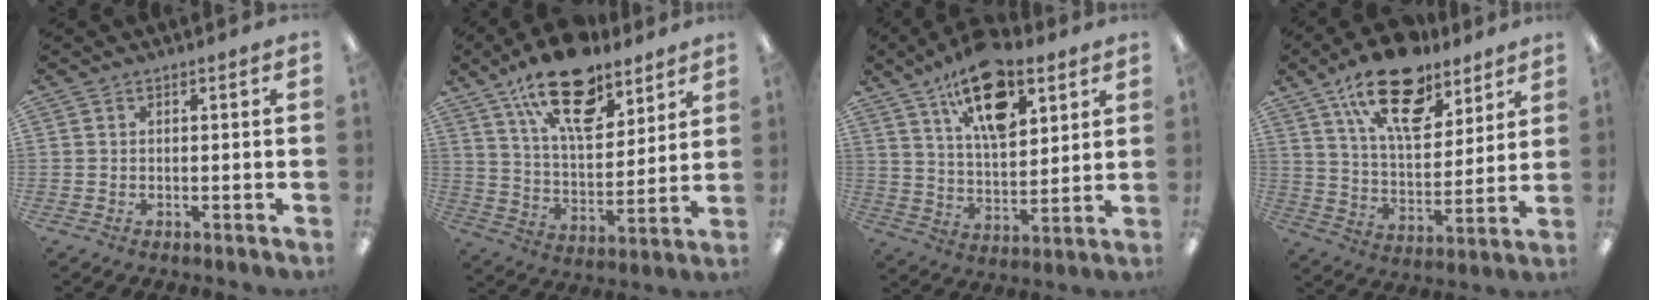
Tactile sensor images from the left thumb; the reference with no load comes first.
{"total": 20.0, "force": [13.1, 9.4, 11.9], "torque": [-0.188, -0.061, 0.225]}
{"total": 17.5, "force": [10.4, 8.1, 11.5], "torque": [-0.182, -0.039, 0.176]}
{"total": 20.3, "force": [13.0, 9.8, 12.0], "torque": [-0.192, -0.060, 0.225]}